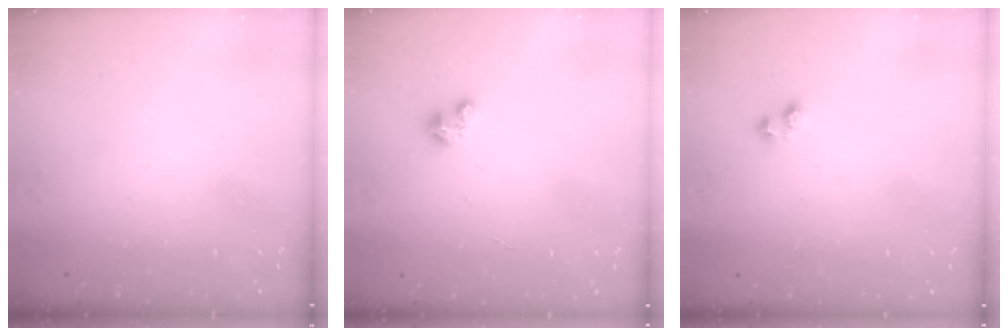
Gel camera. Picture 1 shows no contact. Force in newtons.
{"total": 2.6, "press": 2.6, "slide": 0.2}
{"total": 2.1, "press": 1.9, "slide": 0.9}